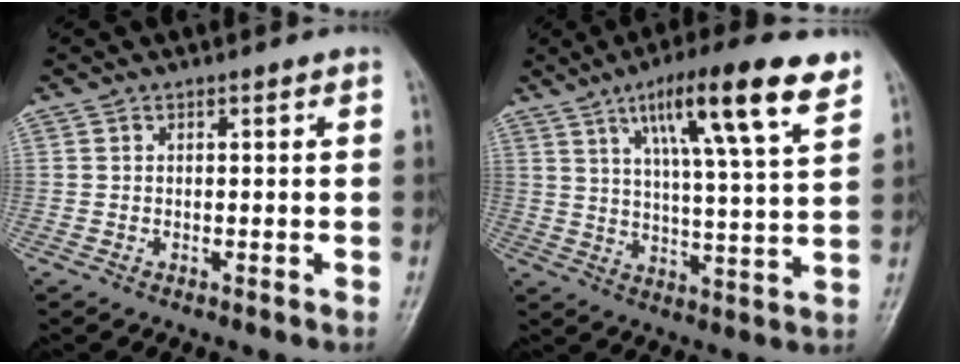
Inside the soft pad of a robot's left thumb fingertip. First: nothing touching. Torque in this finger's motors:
{"motor_torque": [0.48, 0.42, 1.66, -1.11, 0.15]}